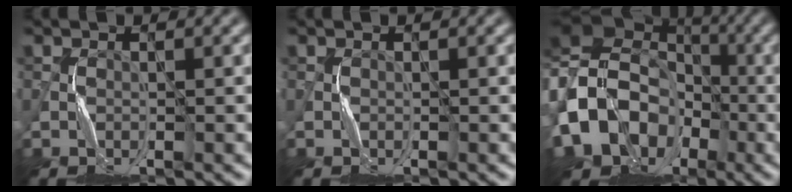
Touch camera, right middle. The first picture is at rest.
{"total": 0.0}
{"total": 13.5, "force": [-4.0, 11.0, 6.8], "torque": [-0.144, 0.000, -0.092]}